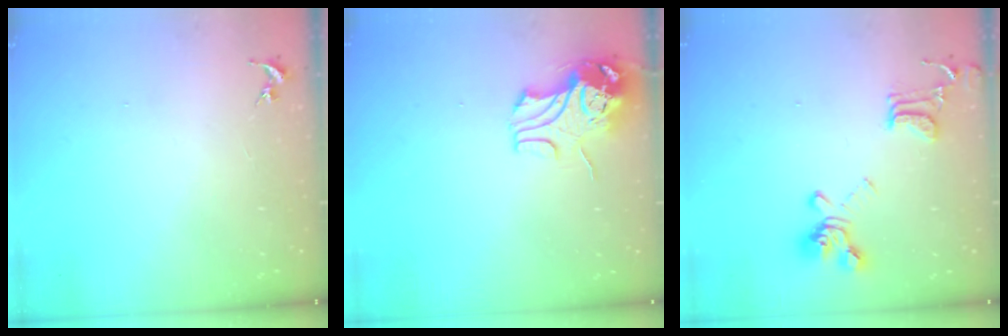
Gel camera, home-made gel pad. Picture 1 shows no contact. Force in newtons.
{"total": 9.8, "press": 9.7, "slide": 1.4}
{"total": 16.4, "press": 16.3, "slide": 1.5}